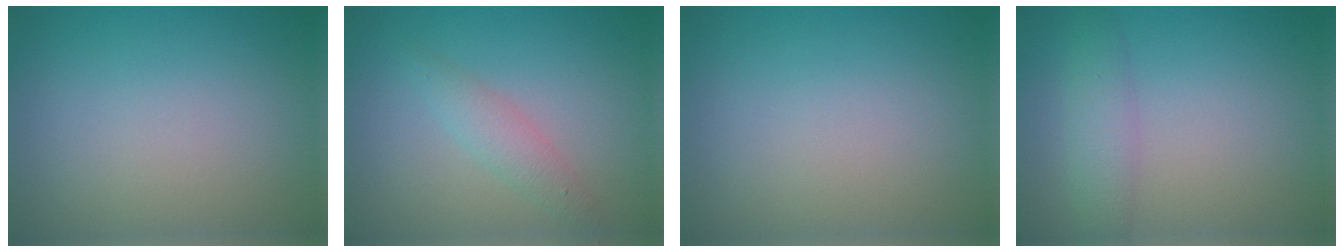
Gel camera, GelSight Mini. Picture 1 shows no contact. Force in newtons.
{"total": 2.0, "press": 2.0, "slide": 0.0}
{"total": 0.0}
{"total": 2.8, "press": 2.8, "slide": 0.1}